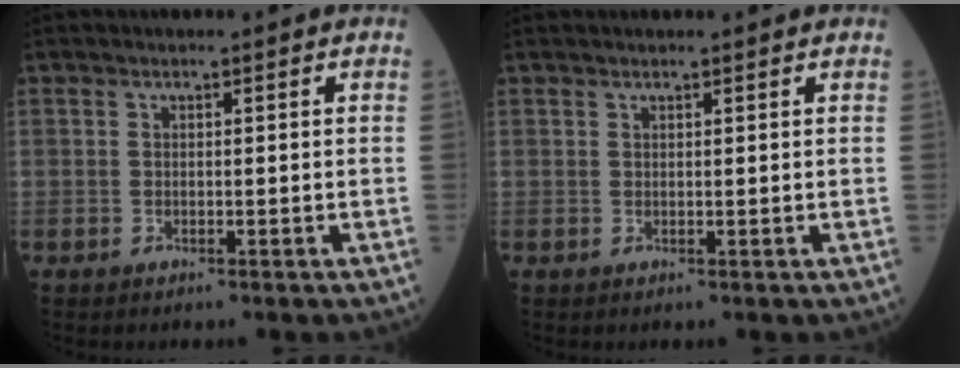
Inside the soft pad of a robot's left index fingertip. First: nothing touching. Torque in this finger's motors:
{"motor_torque": [0.30, -0.78, 0.00, 0.00]}